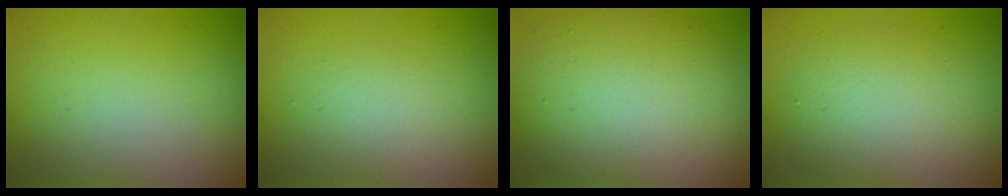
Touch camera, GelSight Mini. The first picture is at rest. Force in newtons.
{"total": 1.9, "press": 1.9, "slide": 0.1}
{"total": 10.7, "press": 10.6, "slide": 0.6}
{"total": 4.3, "press": 4.3, "slide": 0.2}